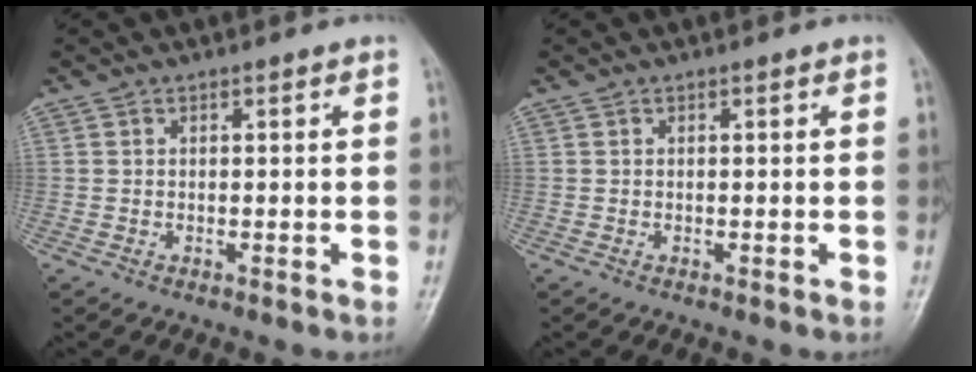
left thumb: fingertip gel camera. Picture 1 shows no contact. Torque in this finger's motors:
{"motor_torque": [0.00, 0.01, -0.02, -0.03, 0.00]}